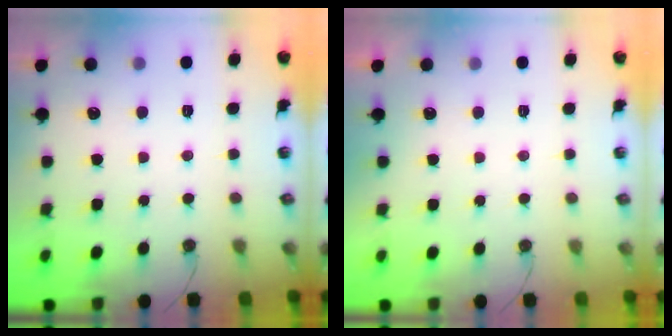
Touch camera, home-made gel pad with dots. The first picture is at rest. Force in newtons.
{"total": 0.0}